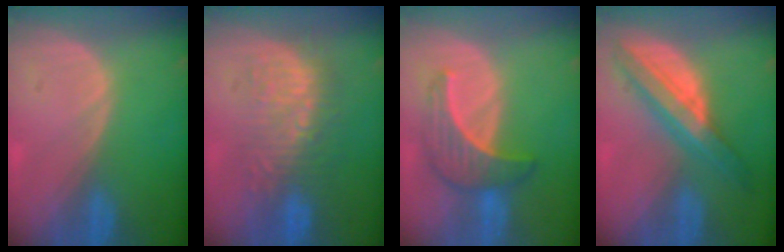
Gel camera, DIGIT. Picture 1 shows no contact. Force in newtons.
{"total": 8.9, "press": 8.6, "slide": 2.2}
{"total": 6.4, "press": 6.4, "slide": 0.8}
{"total": 7.6, "press": 7.6, "slide": 0.3}